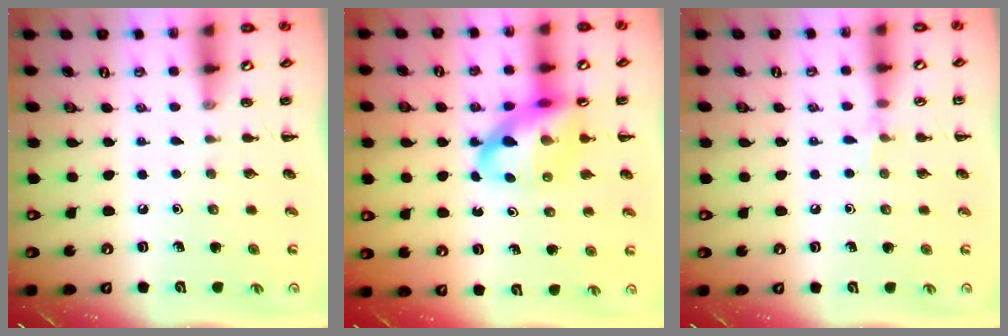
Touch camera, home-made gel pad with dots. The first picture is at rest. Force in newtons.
{"total": 12.9, "press": 12.3, "slide": 3.8}
{"total": 4.4, "press": 4.2, "slide": 1.3}